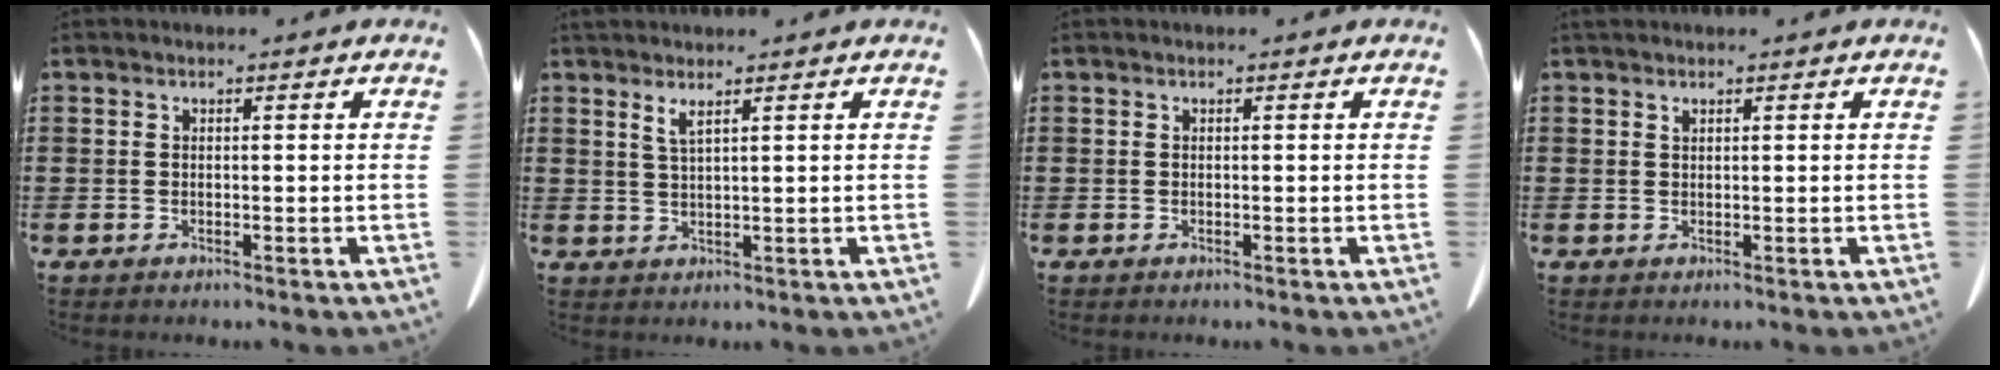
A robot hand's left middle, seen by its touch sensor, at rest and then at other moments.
{"total": 2.5, "force": [1.7, 0.2, 1.8], "torque": [-0.041, -0.001, 0.030]}
{"total": 0.0}
{"total": 0.7, "force": [0.5, 0.3, 0.4], "torque": [-0.011, 0.000, 0.011]}